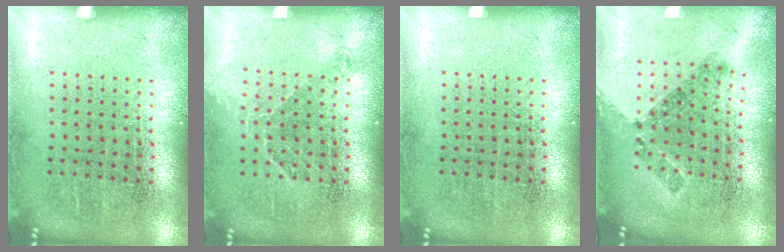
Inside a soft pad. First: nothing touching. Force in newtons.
{"total": 1.1, "press": 0.8, "slide": 0.6}
{"total": 0.0}
{"total": 0.8, "press": 0.7, "slide": 0.4}